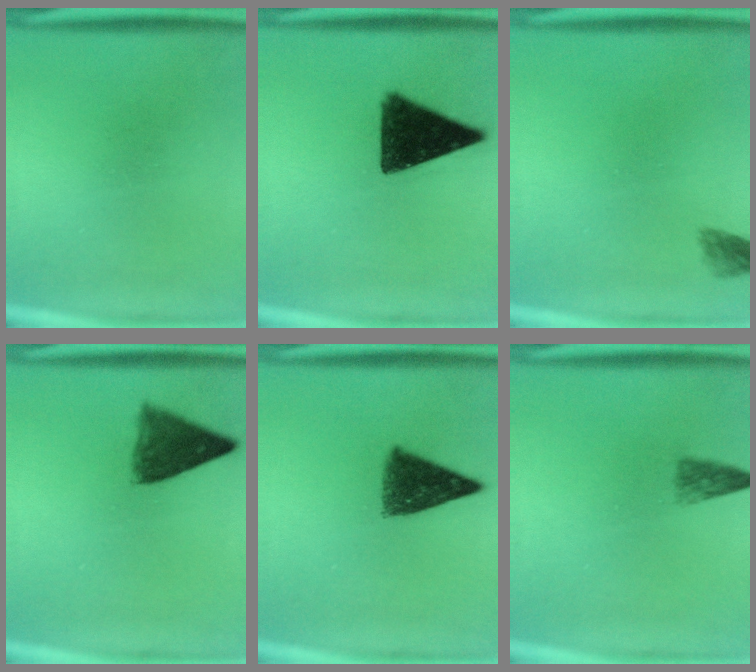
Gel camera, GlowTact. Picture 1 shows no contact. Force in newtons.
{"total": 14.3}
{"total": 1.7}
{"total": 7.2}
{"total": 8.9}
{"total": 2.4}